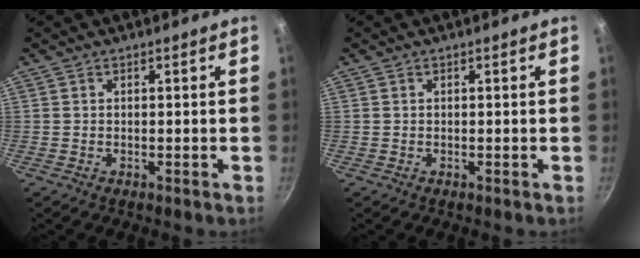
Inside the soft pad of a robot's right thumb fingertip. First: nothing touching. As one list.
[{"total": 0.0}]